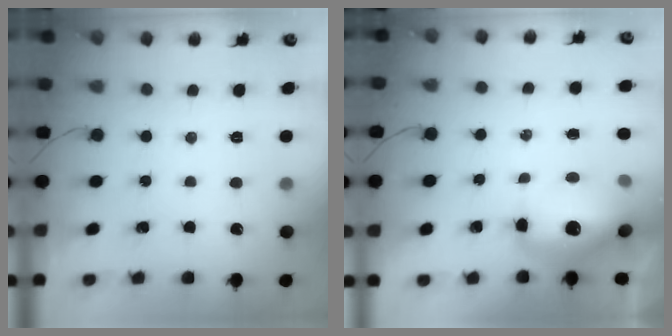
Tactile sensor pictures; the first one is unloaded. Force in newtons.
{"total": 13.8, "press": 12.5, "slide": 5.9}